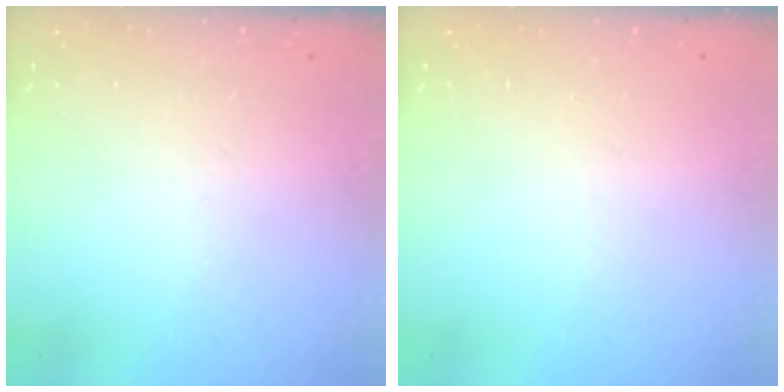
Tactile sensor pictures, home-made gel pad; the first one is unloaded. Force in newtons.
{"total": 0.0}